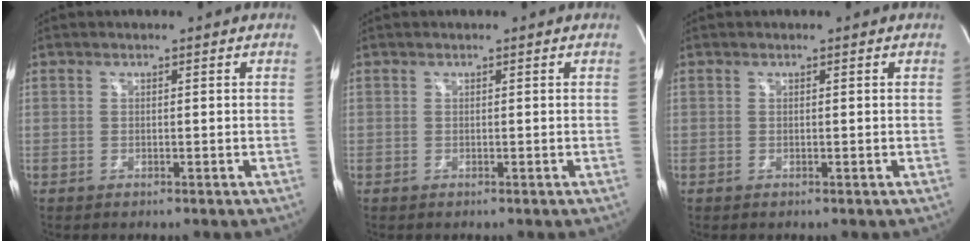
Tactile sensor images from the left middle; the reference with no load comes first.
{"total": 0.0}
{"total": 0.0}